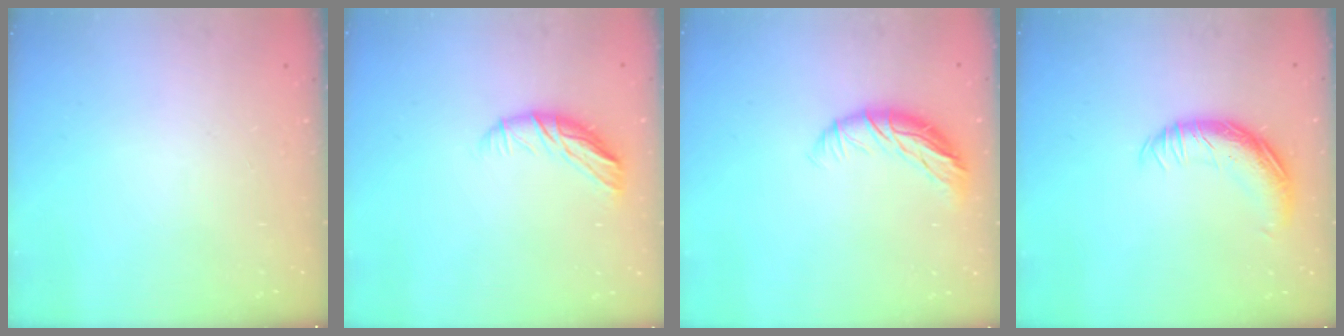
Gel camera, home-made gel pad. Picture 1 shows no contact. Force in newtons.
{"total": 9.2, "press": 9.2, "slide": 0.9}
{"total": 9.5, "press": 9.2, "slide": 2.2}
{"total": 14.7, "press": 14.7, "slide": 0.4}